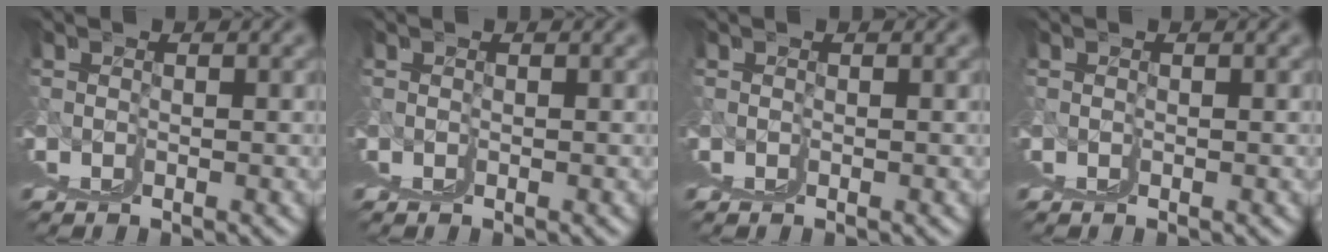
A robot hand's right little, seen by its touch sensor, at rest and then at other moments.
{"total": 0.0}
{"total": 0.0}
{"total": 0.0}